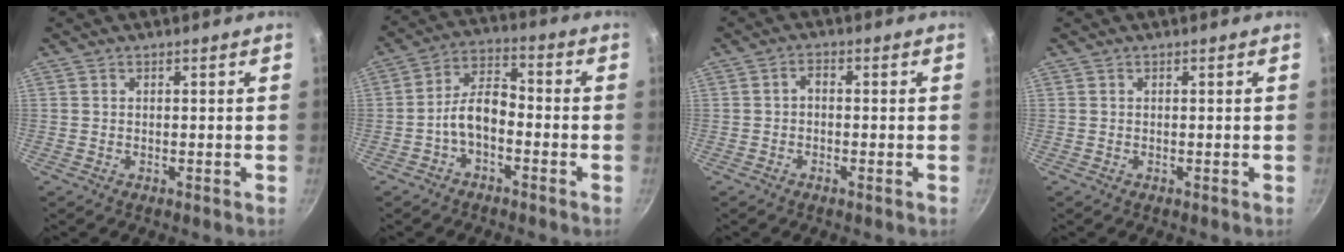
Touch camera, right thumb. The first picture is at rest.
{"total": 7.4, "force": [-2.8, 4.0, 5.6], "torque": [-0.093, 0.045, -0.060]}
{"total": 1.9, "force": [-0.5, 1.0, 1.6], "torque": [-0.033, 0.013, -0.013]}
{"total": 0.0}